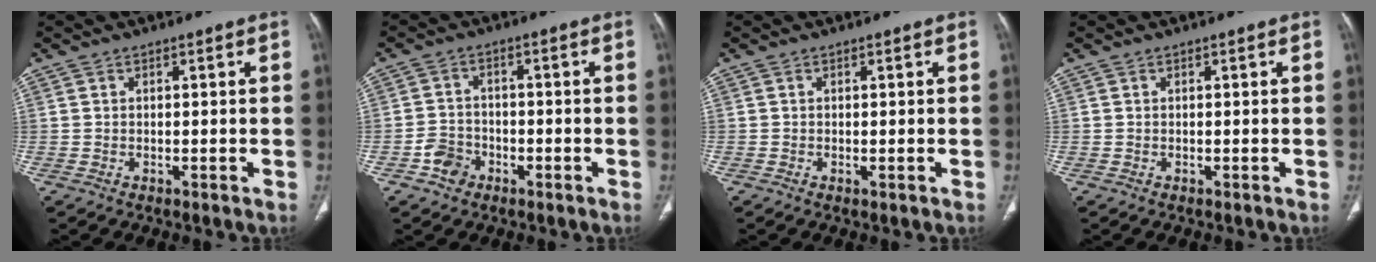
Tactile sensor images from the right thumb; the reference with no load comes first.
{"total": 4.3, "force": [-2.2, 3.4, 1.3], "torque": [-0.009, 0.021, -0.040]}
{"total": 0.0}
{"total": 0.0}